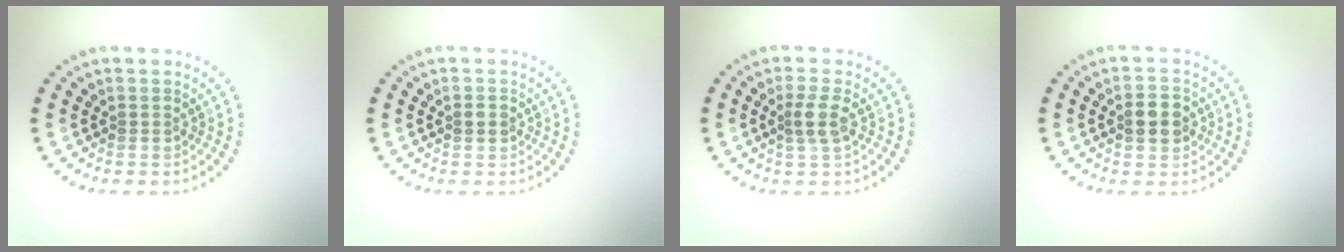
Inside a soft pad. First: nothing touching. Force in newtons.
{"total": 1.2, "press": 1.2, "slide": 0.0}
{"total": 2.0, "press": 1.7, "slide": 1.0}
{"total": 2.8, "press": 2.8, "slide": 0.2}